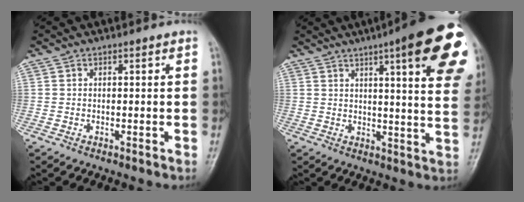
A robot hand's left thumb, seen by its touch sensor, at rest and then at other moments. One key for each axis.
{"total": 22.0, "fx": 10.6, "fy": 4.4, "fz": 18.8, "tx": -0.207, "ty": -0.023, "tz": 0.124}